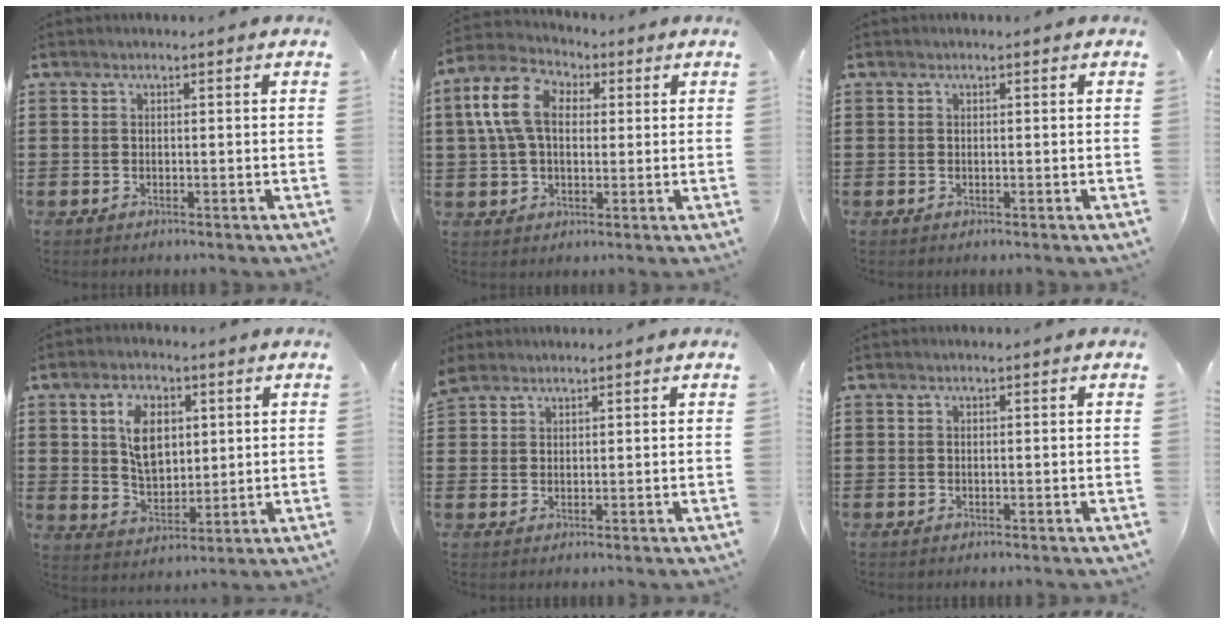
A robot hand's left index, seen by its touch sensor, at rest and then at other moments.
{"total": 9.4, "force": [2.3, 6.4, 6.5], "torque": [-0.168, 0.013, 0.036]}
{"total": 0.0}
{"total": 7.6, "force": [2.4, 4.6, 5.6], "torque": [-0.107, 0.011, 0.040]}
{"total": 2.3, "force": [2.0, 0.9, 0.1], "torque": [-0.009, 0.004, 0.041]}
{"total": 0.0}